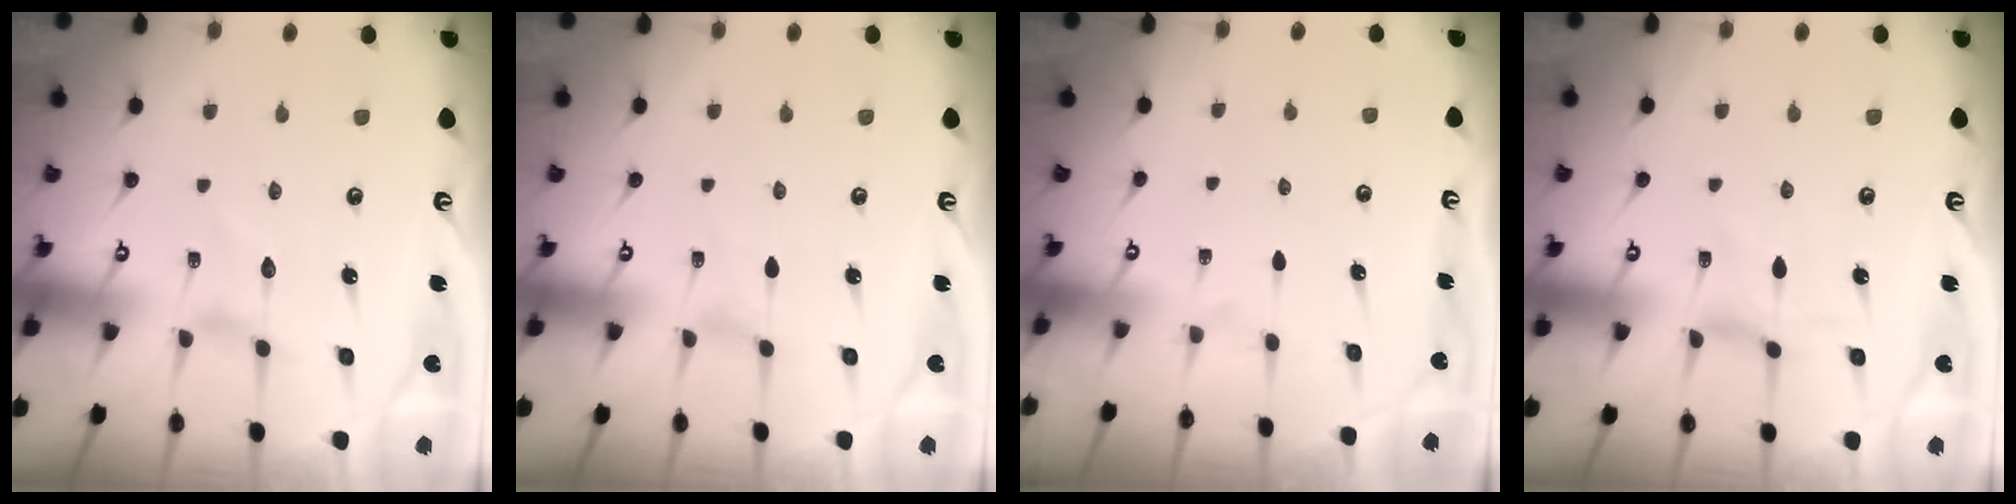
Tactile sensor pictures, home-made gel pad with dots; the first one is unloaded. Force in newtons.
{"total": 0.0}
{"total": 0.0}
{"total": 0.0}